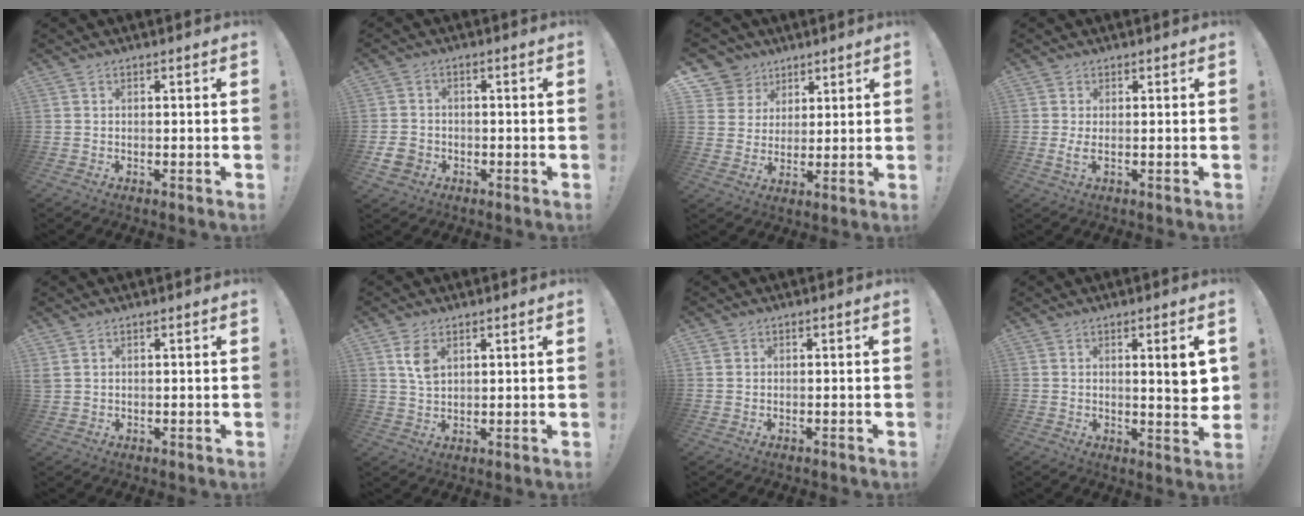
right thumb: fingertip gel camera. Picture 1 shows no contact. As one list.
[{"total": 5.0, "force": [-2.1, 4.0, 2.2], "torque": [-0.047, 0.005, -0.038]}, {"total": 8.7, "force": [4.8, 7.2, 1.4], "torque": [-0.021, -0.039, 0.098]}, {"total": 2.4, "force": [0.5, 0.5, 2.3], "torque": [-0.028, -0.007, 0.008]}, {"total": 1.8, "force": [0.9, 1.2, 1.1], "torque": [-0.028, 0.005, 0.020]}, {"total": 5.4, "force": [2.6, 2.8, 3.8], "torque": [-0.056, -0.011, 0.047]}, {"total": 1.0, "force": [0.0, 1.0, 0.2], "torque": [-0.011, 0.005, 0.002]}, {"total": 6.8, "force": [1.8, 0.8, 6.5], "torque": [-0.076, -0.018, 0.023]}]